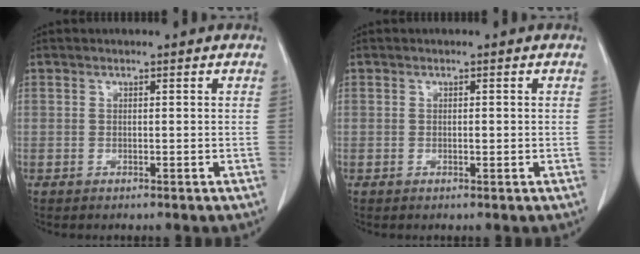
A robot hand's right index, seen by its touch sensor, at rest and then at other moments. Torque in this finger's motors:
{"motor_torque": [-0.12, 0.24, -0.05, -0.01]}